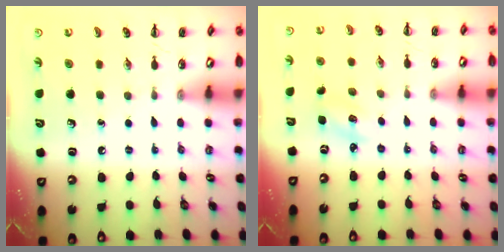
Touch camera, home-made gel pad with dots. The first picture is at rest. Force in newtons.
{"total": 2.2, "press": 2.1, "slide": 0.6}